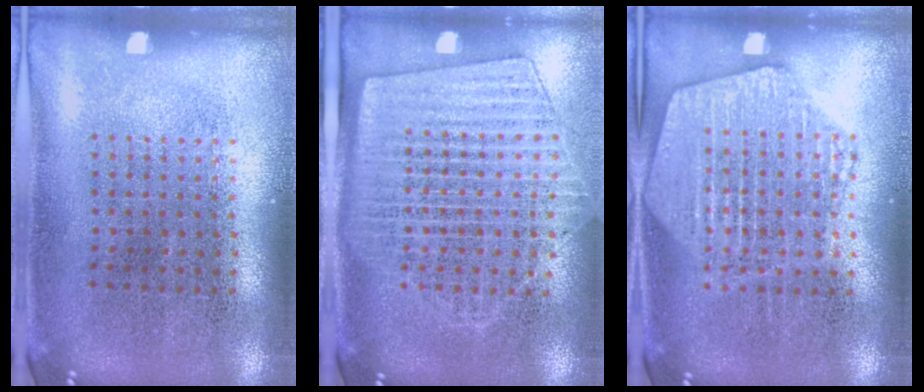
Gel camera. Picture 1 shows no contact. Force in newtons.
{"total": 1.8, "press": 1.5, "slide": 1.0}
{"total": 1.6, "press": 1.6, "slide": 0.2}